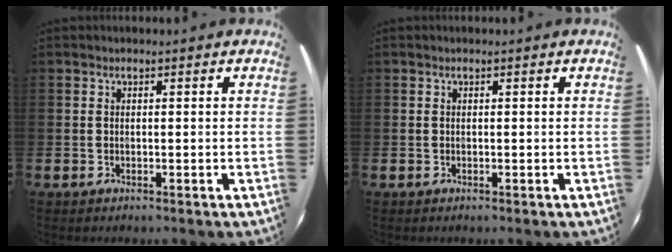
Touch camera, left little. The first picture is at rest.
{"total": 0.0}